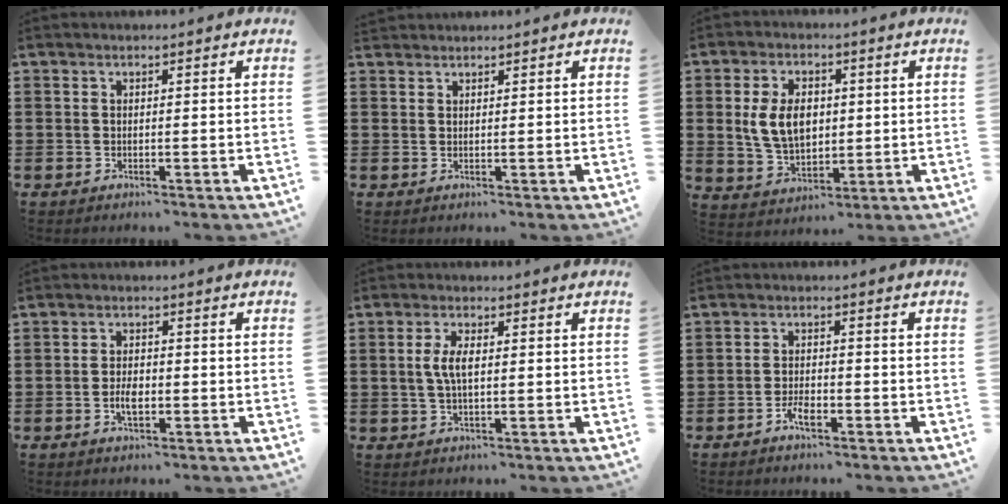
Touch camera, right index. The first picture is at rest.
{"total": 1.4, "force": [1.4, 0.3, -0.3], "torque": [0.001, 0.003, 0.028]}
{"total": 7.9, "force": [1.0, 5.3, 5.7], "torque": [-0.128, 0.010, 0.014]}
{"total": 3.3, "force": [-0.8, 1.5, 2.8], "torque": [-0.059, 0.000, -0.016]}
{"total": 4.0, "force": [0.3, 1.4, 3.7], "torque": [-0.082, 0.002, 0.001]}
{"total": 2.8, "force": [-1.7, 1.0, 1.9], "torque": [-0.035, 0.004, -0.031]}